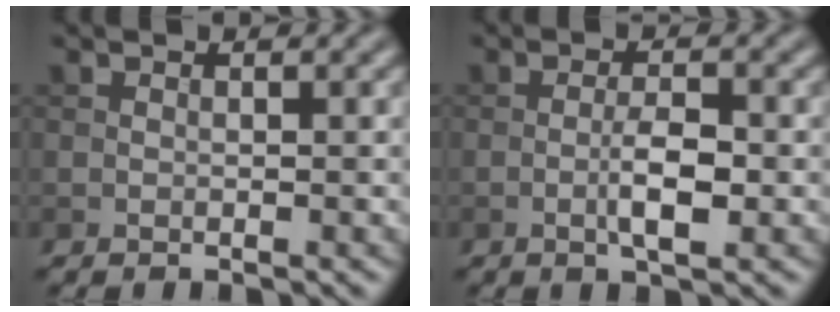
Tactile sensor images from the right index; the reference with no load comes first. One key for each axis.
{"total": 3.1, "fx": -0.8, "fy": 0.8, "fz": 2.9, "tx": -0.055, "ty": 0.001, "tz": -0.017}